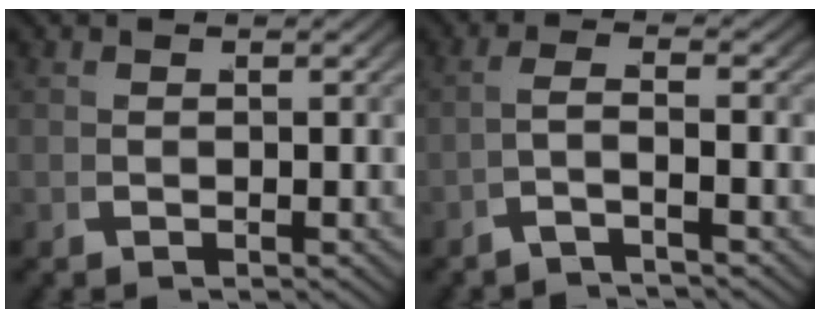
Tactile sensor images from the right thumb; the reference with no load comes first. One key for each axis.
{"total": 2.0, "fx": -1.5, "fy": -0.8, "fz": 1.1, "tx": -0.015, "ty": 0.012, "tz": -0.032}